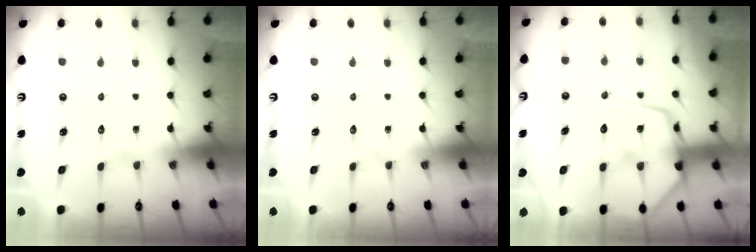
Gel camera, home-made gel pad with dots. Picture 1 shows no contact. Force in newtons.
{"total": 0.0}
{"total": 16.0, "press": 16.0, "slide": 1.6}